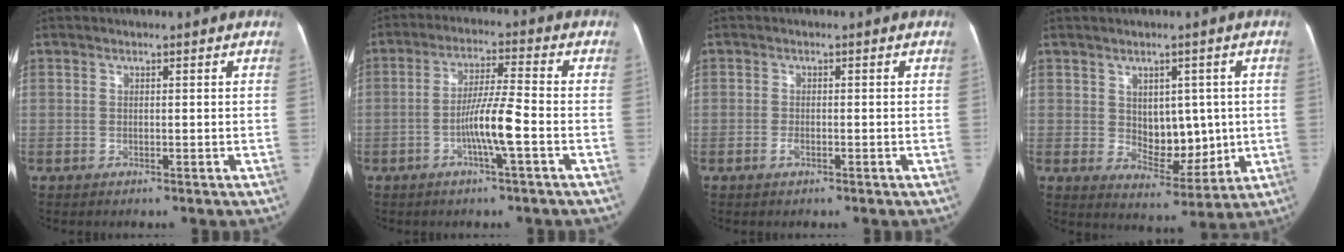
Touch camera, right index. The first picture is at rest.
{"total": 7.6, "force": [-2.5, 0.0, 7.2], "torque": [-0.139, 0.005, -0.047]}
{"total": 1.5, "force": [-0.7, 0.9, 0.9], "torque": [-0.017, 0.003, -0.011]}
{"total": 8.1, "force": [0.8, 5.1, 6.2], "torque": [-0.082, 0.002, 0.032]}